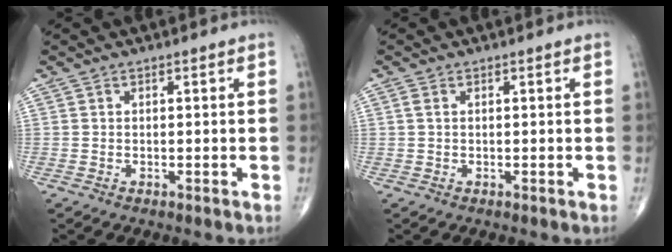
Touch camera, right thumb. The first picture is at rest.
{"total": 0.8, "force": [0.2, 0.4, 0.7], "torque": [-0.020, 0.006, 0.006]}